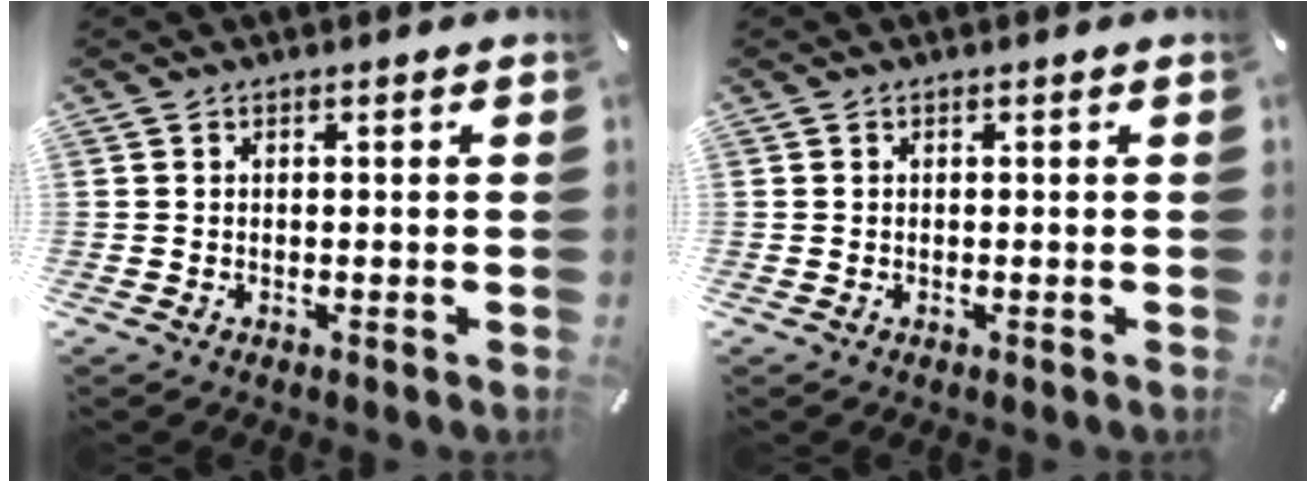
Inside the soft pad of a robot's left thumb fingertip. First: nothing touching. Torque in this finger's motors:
{"motor_torque": [0.00, 0.00, 0.00, 0.01, 0.00]}